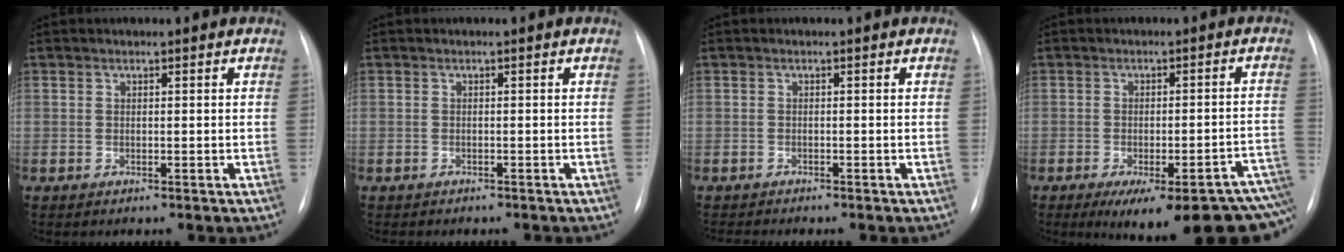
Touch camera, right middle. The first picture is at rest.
{"total": 2.6, "force": [-2.2, 0.9, 0.9], "torque": [-0.017, -0.004, -0.022]}
{"total": 2.2, "force": [-2.1, -0.1, 0.7], "torque": [-0.008, -0.004, -0.029]}
{"total": 19.5, "force": [-14.7, 3.8, 12.2], "torque": [-0.071, 0.009, -0.173]}